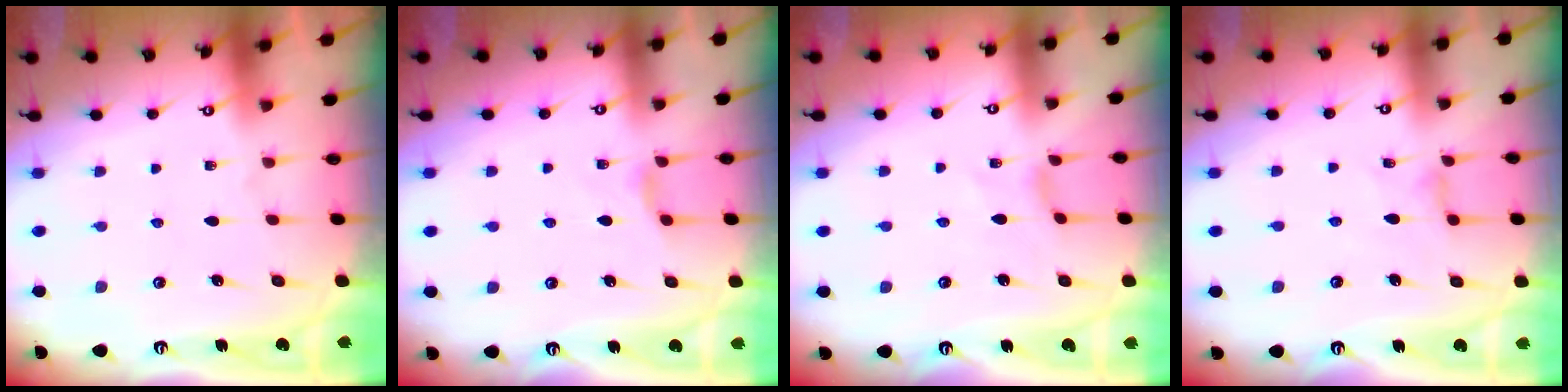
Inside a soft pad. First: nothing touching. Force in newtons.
{"total": 3.7, "press": 3.7, "slide": 0.7}
{"total": 0.0}
{"total": 2.3, "press": 2.3, "slide": 0.4}